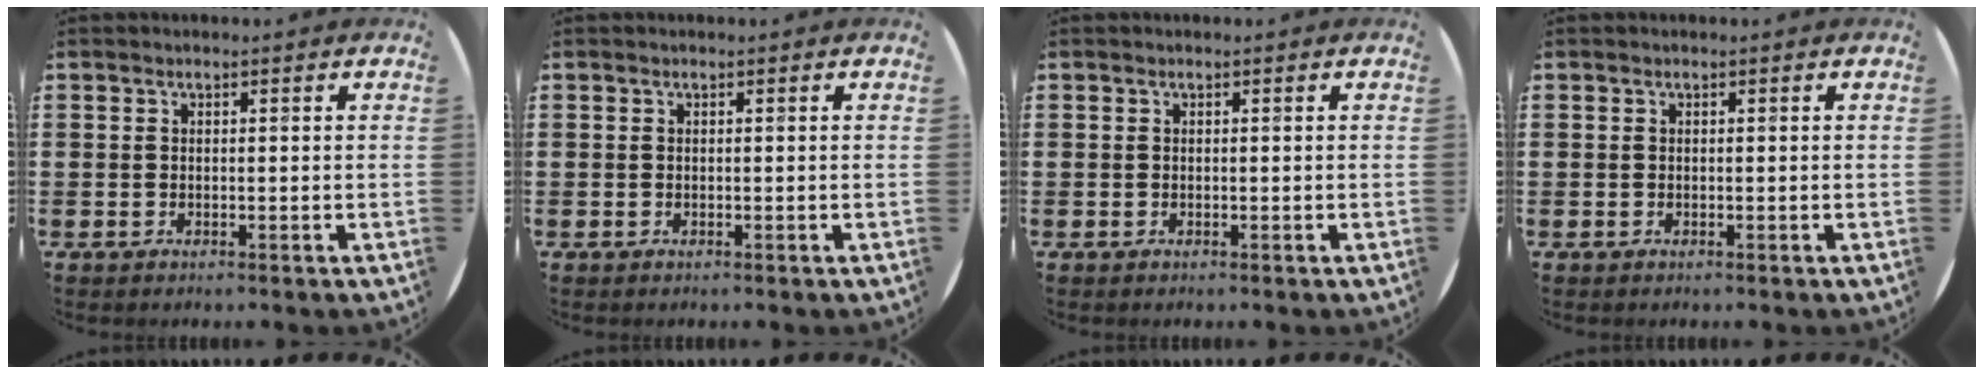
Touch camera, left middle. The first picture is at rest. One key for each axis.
{"total": 0.0}
{"total": 0.0}
{"total": 0.0}